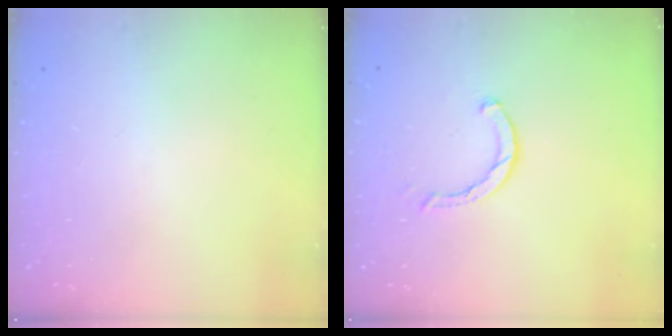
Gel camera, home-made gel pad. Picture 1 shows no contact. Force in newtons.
{"total": 2.0, "press": 2.0, "slide": 0.2}